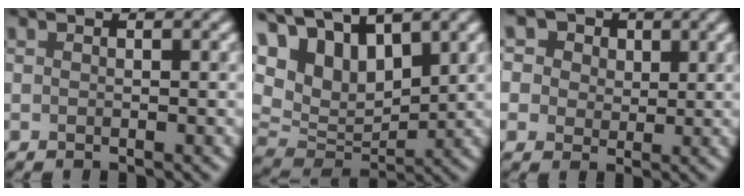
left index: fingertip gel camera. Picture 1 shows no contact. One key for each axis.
{"total": 9.6, "fx": 5.5, "fy": 4.9, "fz": 6.3, "tx": -0.145, "ty": 0.022, "tz": 0.097}
{"total": 9.4, "fx": 4.9, "fy": 6.7, "fz": 4.3, "tx": -0.081, "ty": 0.029, "tz": 0.047}